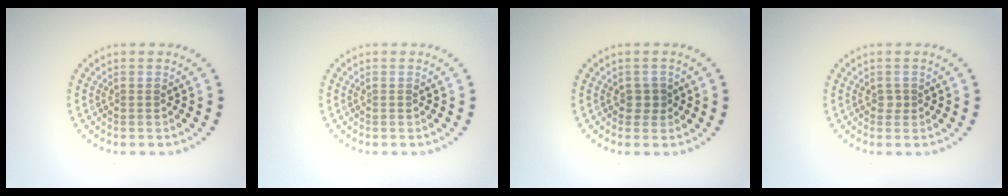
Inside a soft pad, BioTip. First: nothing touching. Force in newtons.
{"total": 0.0}
{"total": 1.2, "press": 1.1, "slide": 0.4}
{"total": 0.6, "press": 0.5, "slide": 0.3}